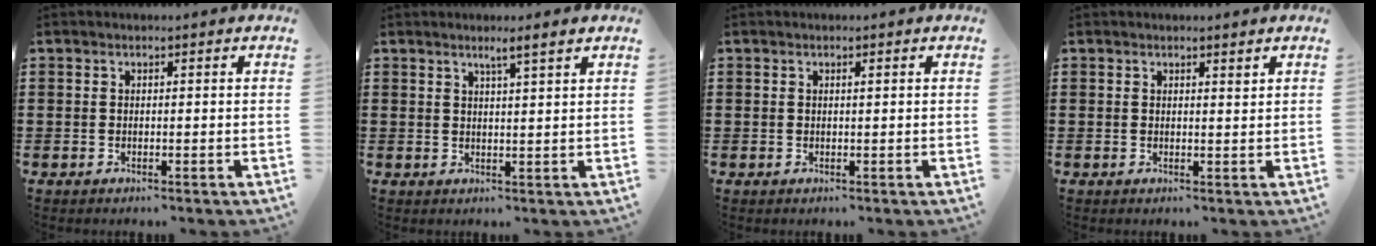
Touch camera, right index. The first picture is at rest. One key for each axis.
{"total": 2.3, "fx": 1.7, "fy": -0.3, "fz": 1.5, "tx": -0.032, "ty": -0.003, "tz": 0.029}
{"total": 0.5, "fx": 0.2, "fy": 0.0, "fz": 0.5, "tx": -0.009, "ty": -0.001, "tz": 0.005}
{"total": 0.9, "fx": 0.8, "fy": 0.1, "fz": 0.5, "tx": -0.003, "ty": -0.004, "tz": 0.013}